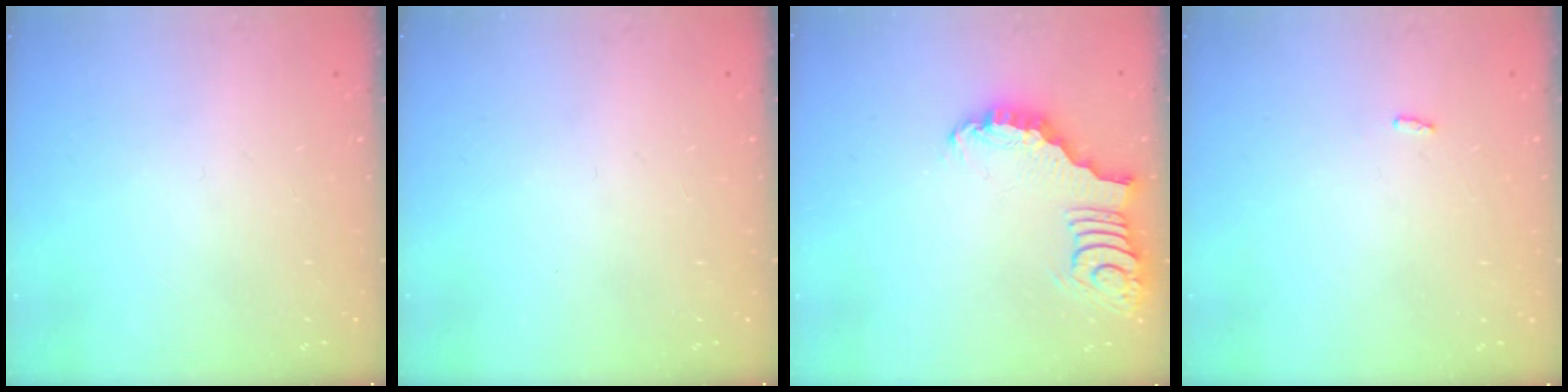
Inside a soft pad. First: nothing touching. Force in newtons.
{"total": 0.0}
{"total": 3.4, "press": 3.4, "slide": 0.3}
{"total": 2.9, "press": 2.9, "slide": 0.2}